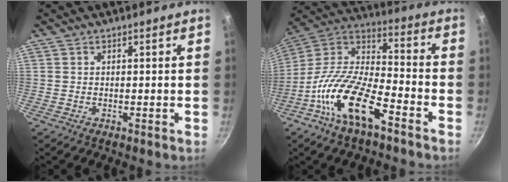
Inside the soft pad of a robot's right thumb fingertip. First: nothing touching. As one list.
[{"total": 18.2, "force": [-9.2, 7.0, 14.0], "torque": [-0.254, 0.064, -0.196]}]